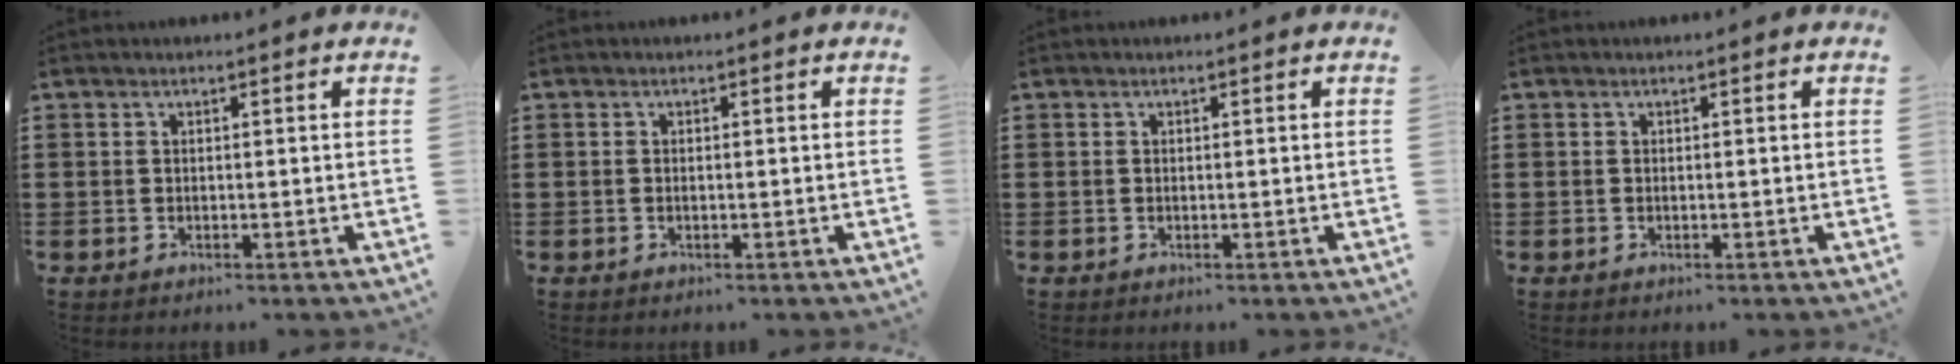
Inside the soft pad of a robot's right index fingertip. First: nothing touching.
{"total": 0.0}
{"total": 0.0}
{"total": 0.0}